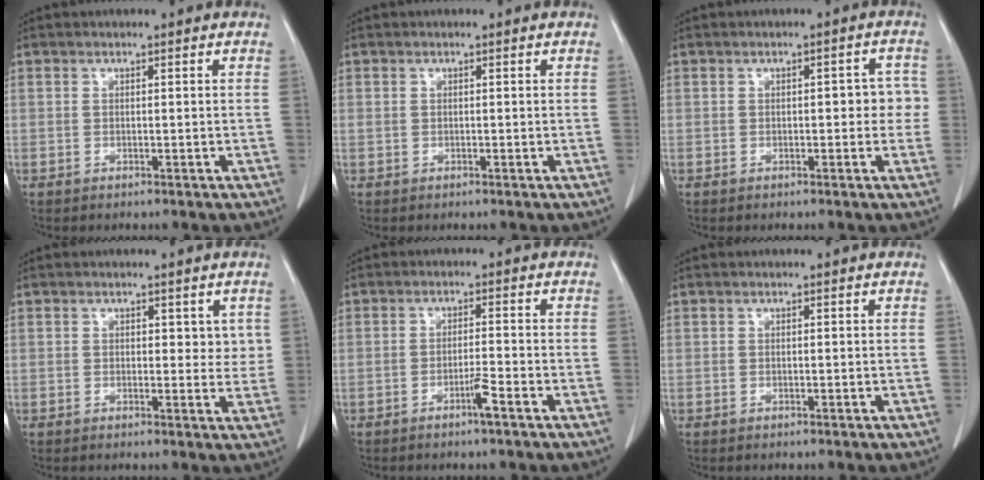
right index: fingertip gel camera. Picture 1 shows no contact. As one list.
[{"total": 0.0}, {"total": 3.6, "force": [-0.1, 1.9, 3.1], "torque": [-0.025, 0.021, -0.002]}, {"total": 2.8, "force": [1.0, 1.8, 1.9], "torque": [-0.008, -0.005, 0.009]}, {"total": 2.8, "force": [-1.8, -0.3, 2.2], "torque": [-0.039, -0.002, -0.032]}, {"total": 0.0}]